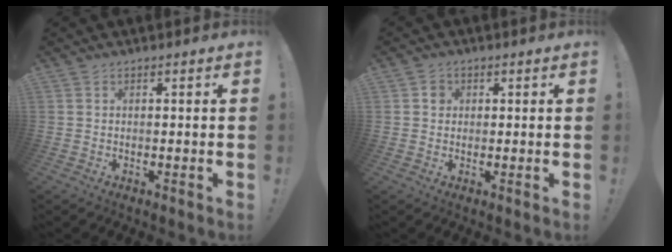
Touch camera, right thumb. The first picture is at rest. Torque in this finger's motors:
{"motor_torque": [-0.03, 0.32, 0.19, -0.08, 0.02]}